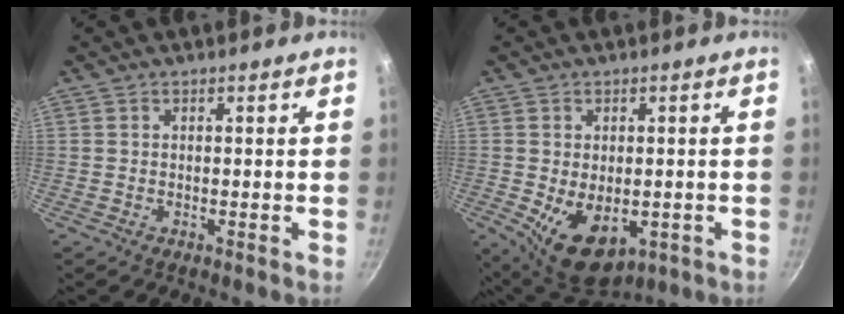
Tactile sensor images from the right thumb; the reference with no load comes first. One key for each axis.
{"total": 11.4, "fx": -2.5, "fy": 7.2, "fz": 8.5, "tx": -0.109, "ty": -0.015, "tz": -0.016}